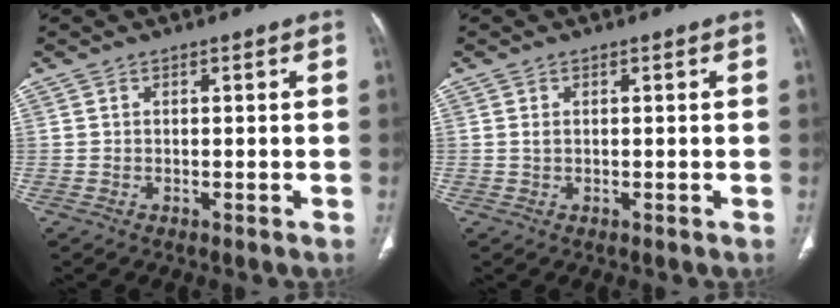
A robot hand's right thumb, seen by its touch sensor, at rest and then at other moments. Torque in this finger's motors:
{"motor_torque": [-0.20, -0.23, 0.39, -0.24, 0.02]}